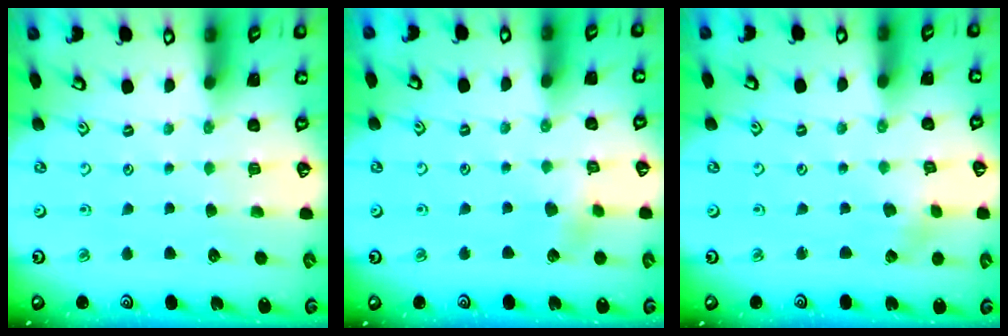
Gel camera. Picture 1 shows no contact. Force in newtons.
{"total": 4.6, "press": 4.6, "slide": 0.4}
{"total": 0.8, "press": 0.8, "slide": 0.2}